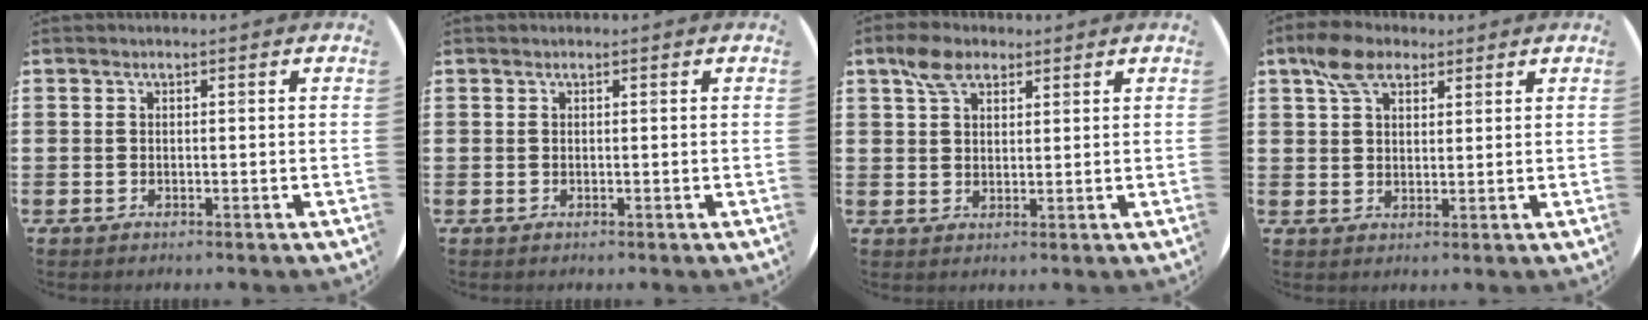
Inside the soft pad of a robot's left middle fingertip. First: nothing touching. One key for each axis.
{"total": 0.0}
{"total": 4.6, "fx": 3.2, "fy": 2.5, "fz": 2.2, "tx": -0.043, "ty": 0.005, "tz": 0.058}
{"total": 5.6, "fx": 3.8, "fy": 3.0, "fz": 2.7, "tx": -0.057, "ty": 0.007, "tz": 0.070}